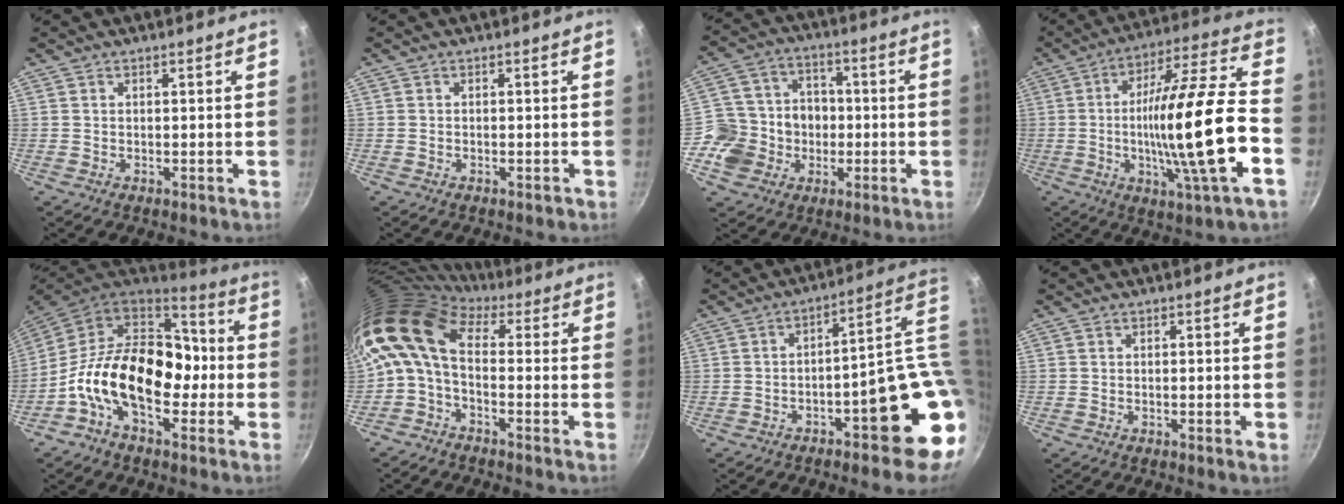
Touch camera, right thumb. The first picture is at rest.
{"total": 0.6, "force": [-0.5, 0.3, 0.3], "torque": [-0.009, 0.004, -0.006]}
{"total": 12.5, "force": [-2.3, 11.3, 4.8], "torque": [-0.056, 0.033, -0.048]}
{"total": 22.2, "force": [-4.9, 2.9, 21.4], "torque": [-0.337, 0.031, -0.082]}
{"total": 20.4, "force": [-3.3, 12.8, 15.5], "torque": [-0.216, 0.046, -0.076]}
{"total": 12.9, "force": [0.6, 7.5, 10.5], "torque": [-0.218, 0.027, -0.010]}
{"total": 17.7, "force": [-1.4, 5.6, 16.7], "torque": [-0.181, 0.013, -0.011]}
{"total": 1.0, "force": [-0.4, 0.0, 0.9], "torque": [-0.019, 0.000, -0.008]}